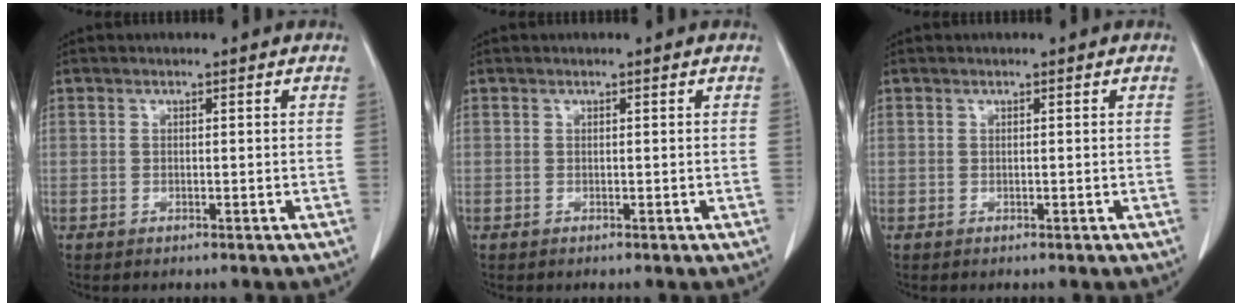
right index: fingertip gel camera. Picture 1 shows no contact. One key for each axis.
{"total": 0.0}
{"total": 0.0}